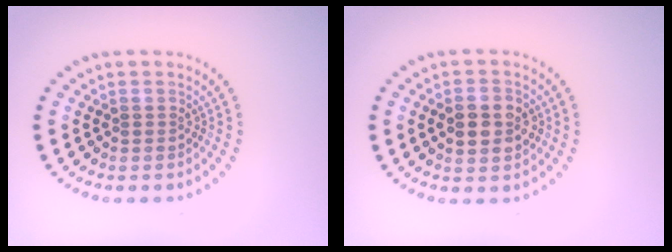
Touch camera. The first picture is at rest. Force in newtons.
{"total": 4.2, "press": 4.2, "slide": 0.1}